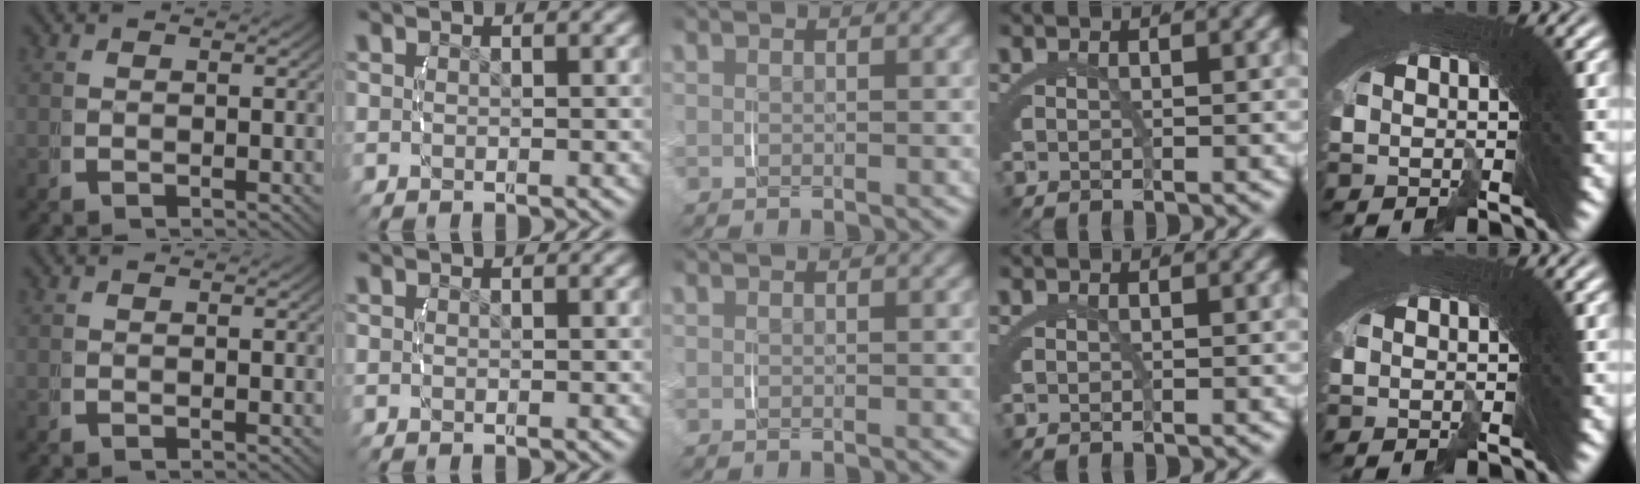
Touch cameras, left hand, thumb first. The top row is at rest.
{}